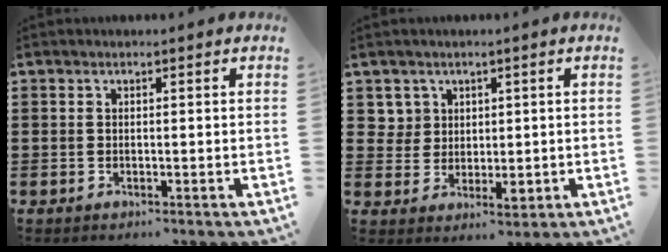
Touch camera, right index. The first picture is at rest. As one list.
[{"total": 4.1, "force": [1.7, 3.6, 0.7], "torque": [-0.023, 0.010, 0.031]}]